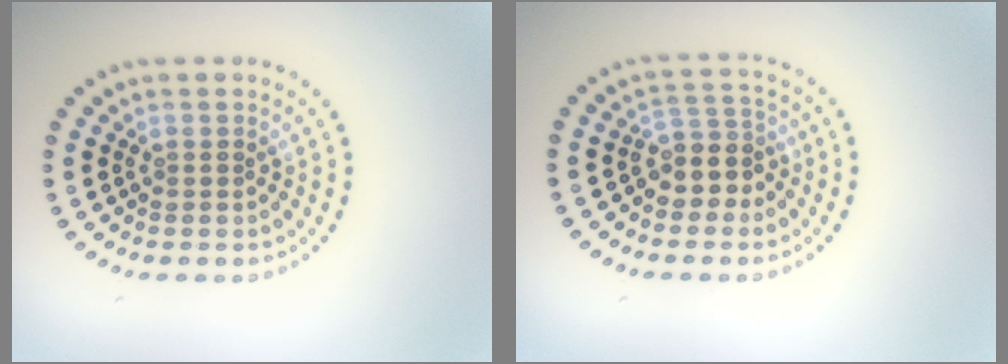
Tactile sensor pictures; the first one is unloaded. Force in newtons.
{"total": 3.1, "press": 2.6, "slide": 1.7}